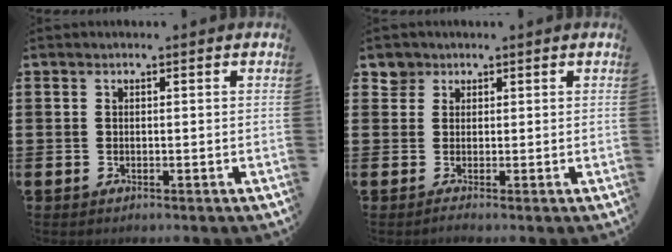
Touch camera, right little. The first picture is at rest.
{"total": 1.9, "force": [1.1, 1.4, 0.2], "torque": [0.006, 0.002, 0.018]}